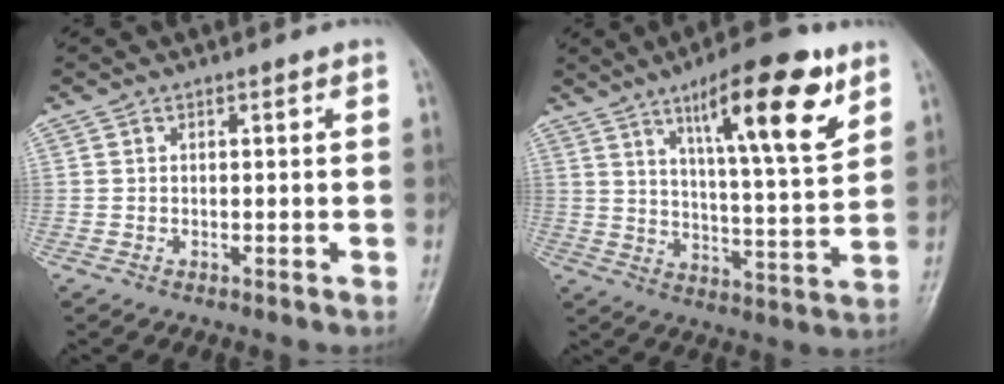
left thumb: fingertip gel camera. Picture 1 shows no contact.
{"total": 17.4, "force": [9.5, 4.0, 14.0], "torque": [-0.193, -0.044, 0.148]}